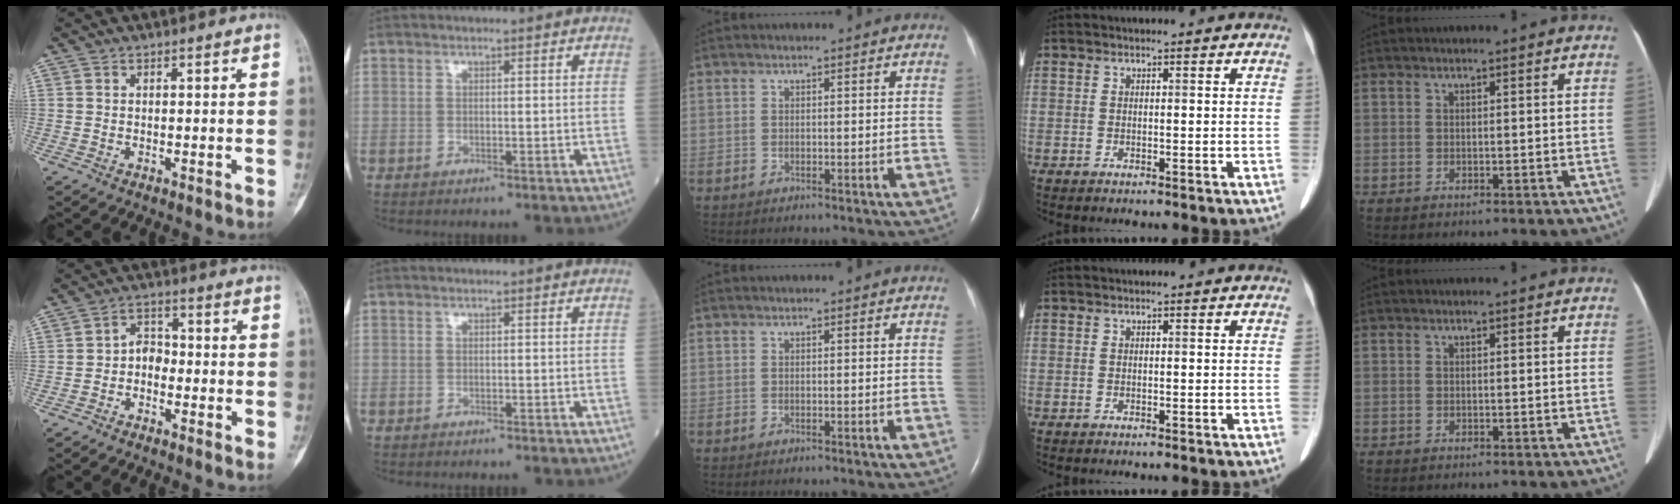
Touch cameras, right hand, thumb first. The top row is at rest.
{"thumb": {"total": 4.1, "force": [-1.4, 3.0, 2.4], "torque": [-0.021, 0.024, -0.039]}, "index": {"total": 0.6, "force": [-0.6, 0.1, 0.2], "torque": [-0.007, -0.001, -0.012]}}